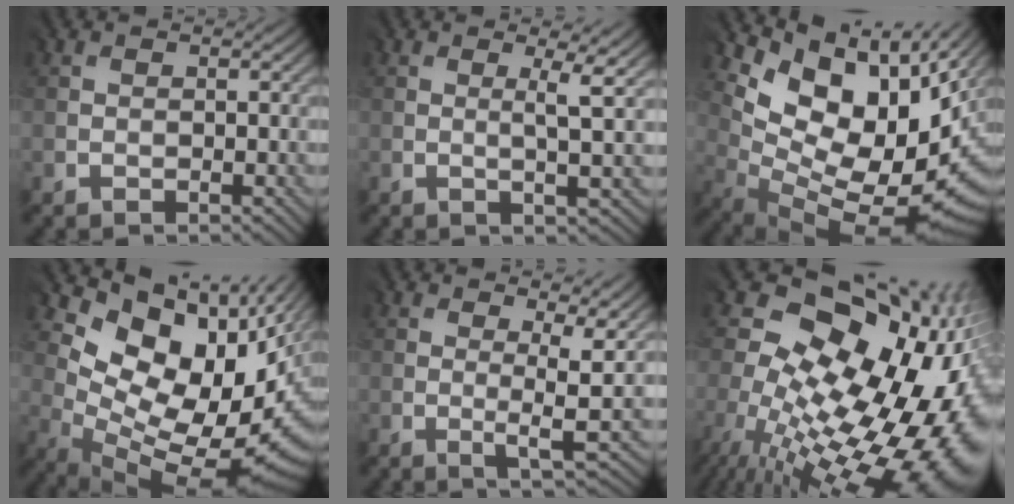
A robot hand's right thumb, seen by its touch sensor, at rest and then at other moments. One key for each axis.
{"total": 3.0, "fx": 0.6, "fy": -0.1, "fz": 2.9, "tx": -0.053, "ty": 0.003, "tz": 0.014}
{"total": 12.3, "fx": 4.5, "fy": 7.0, "fz": 9.0, "tx": -0.154, "ty": -0.014, "tz": 0.101}
{"total": 15.0, "fx": 4.6, "fy": 8.6, "fz": 11.4, "tx": -0.182, "ty": -0.011, "tz": 0.102}
{"total": 4.7, "fx": 0.9, "fy": 0.7, "fz": 4.5, "tx": -0.073, "ty": -0.004, "tz": 0.016}
{"total": 19.9, "fx": -4.3, "fy": 13.0, "fz": 14.4, "tx": -0.222, "ty": -0.005, "tz": -0.050}